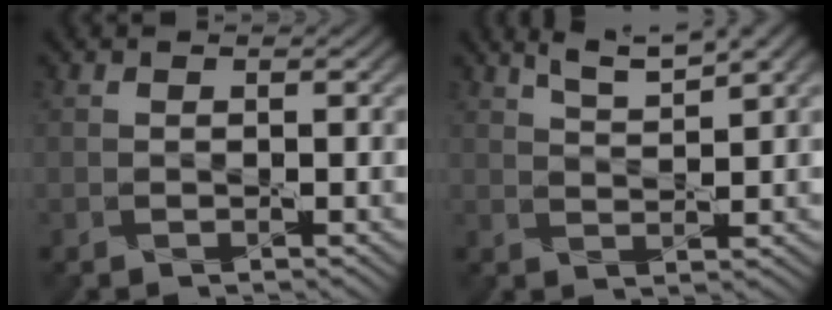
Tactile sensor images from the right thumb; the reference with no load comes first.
{"total": 5.4, "force": [3.9, 0.9, 3.7], "torque": [-0.082, 0.013, 0.078]}